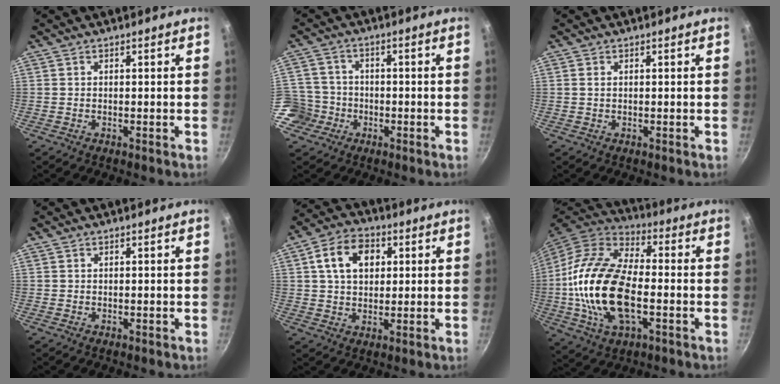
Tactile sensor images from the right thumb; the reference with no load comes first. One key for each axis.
{"total": 7.5, "fx": -3.0, "fy": 6.8, "fz": 1.3, "tx": 0.002, "ty": 0.032, "tz": -0.061}
{"total": 0.7, "fx": 0.2, "fy": 0.5, "fz": 0.5, "tx": -0.008, "ty": 0.002, "tz": 0.004}
{"total": 0.0}
{"total": 10.5, "fx": 2.9, "fy": 7.6, "fz": 6.7, "tx": -0.097, "ty": 0.008, "tz": 0.041}
{"total": 22.7, "fx": -2.8, "fy": 12.1, "fz": 19.0, "tx": -0.366, "ty": 0.027, "tz": -0.059}